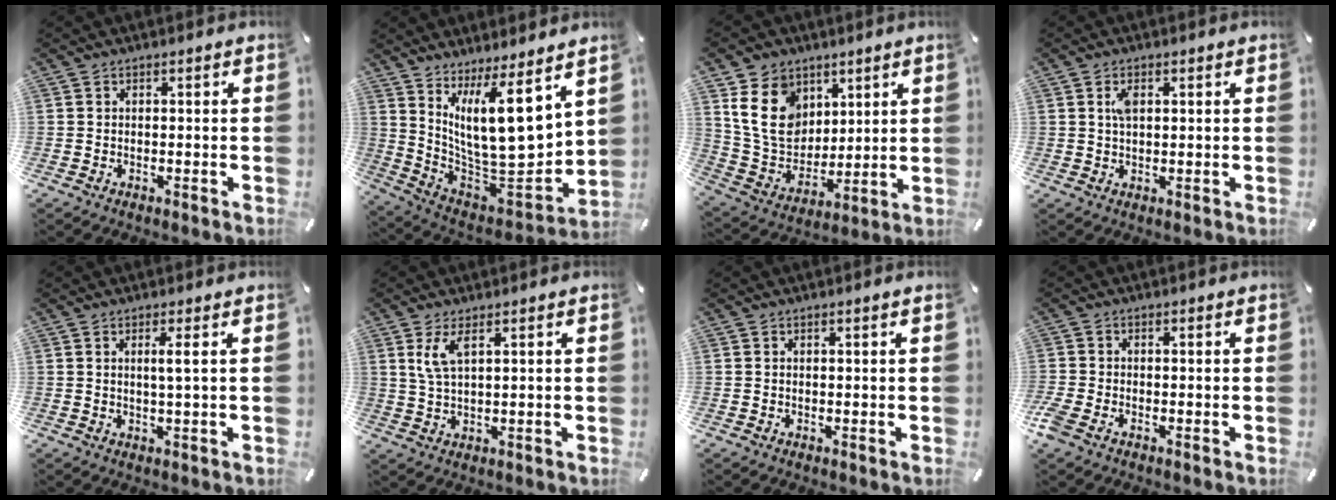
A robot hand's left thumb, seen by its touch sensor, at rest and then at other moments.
{"total": 19.2, "force": [8.2, 7.8, 15.5], "torque": [-0.259, -0.082, 0.143]}
{"total": 14.2, "force": [5.4, 11.7, 6.2], "torque": [-0.130, -0.017, 0.106]}
{"total": 2.8, "force": [0.9, 1.3, 2.3], "torque": [-0.042, 0.003, 0.012]}
{"total": 3.0, "force": [0.9, -0.1, 2.8], "torque": [-0.057, -0.002, 0.011]}
{"total": 5.1, "force": [2.5, 1.7, 4.1], "torque": [-0.096, 0.001, 0.041]}
{"total": 0.6, "force": [0.2, 0.0, 0.6], "torque": [-0.009, 0.000, 0.003]}
{"total": 2.4, "force": [-1.3, 1.2, 1.5], "torque": [-0.045, -0.002, -0.030]}